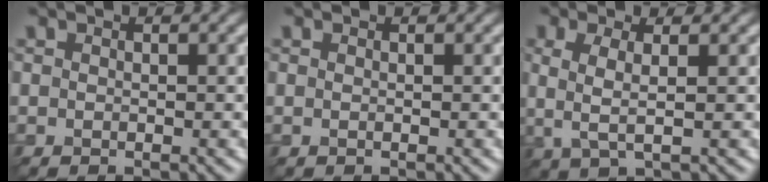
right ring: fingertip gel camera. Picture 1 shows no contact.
{"total": 0.0}
{"total": 2.7, "force": [0.3, 0.8, 2.5], "torque": [-0.058, -0.004, 0.007]}